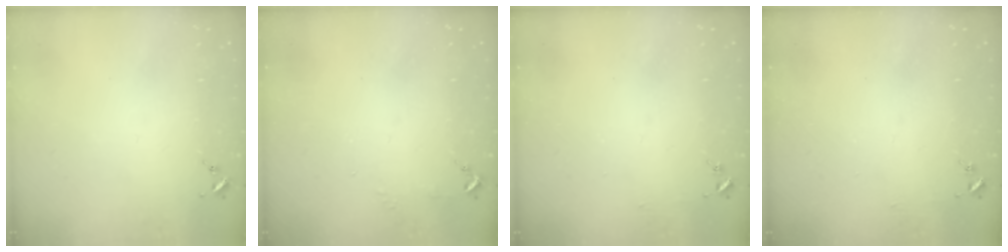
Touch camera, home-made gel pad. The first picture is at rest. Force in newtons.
{"total": 2.9, "press": 2.8, "slide": 0.3}
{"total": 2.5, "press": 2.5, "slide": 0.2}
{"total": 2.5, "press": 2.5, "slide": 0.2}